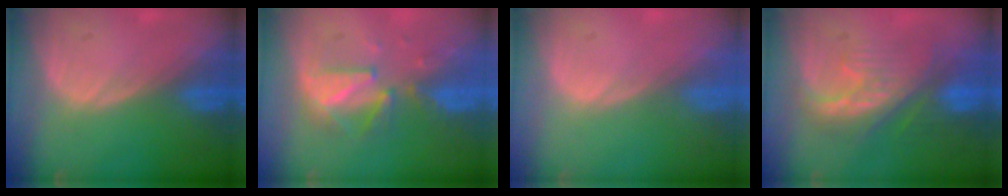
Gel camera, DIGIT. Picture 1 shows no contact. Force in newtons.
{"total": 6.0, "press": 6.0, "slide": 0.6}
{"total": 0.5, "press": 0.1, "slide": 0.5}
{"total": 8.4, "press": 8.1, "slide": 2.1}